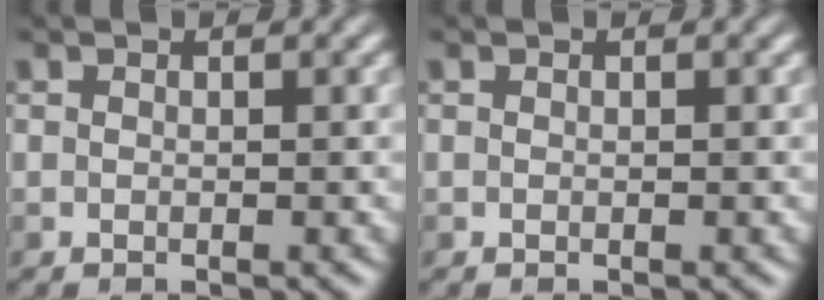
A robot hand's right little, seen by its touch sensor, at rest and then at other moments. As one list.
[{"total": 0.0}]